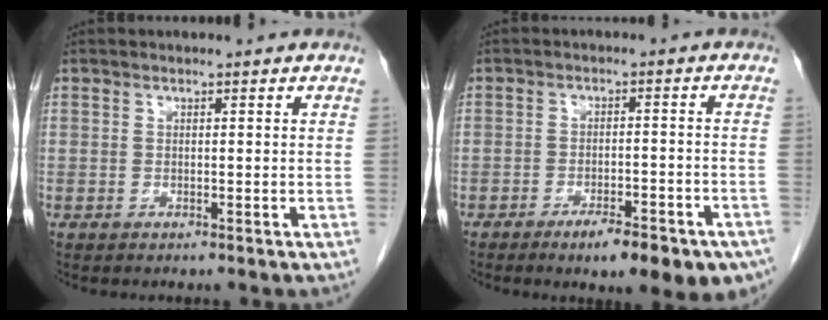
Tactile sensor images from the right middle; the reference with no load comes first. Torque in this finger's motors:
{"motor_torque": [1.15, -0.98, 0.14, 0.07]}